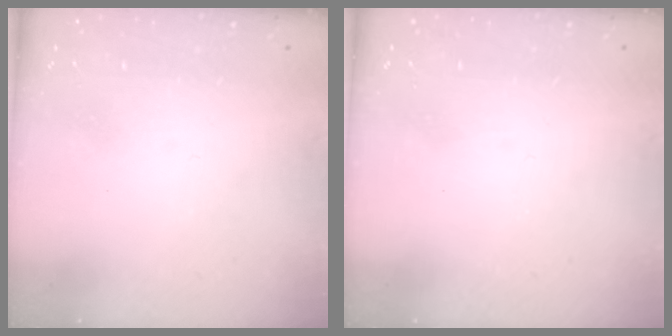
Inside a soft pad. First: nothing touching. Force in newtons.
{"total": 0.0}